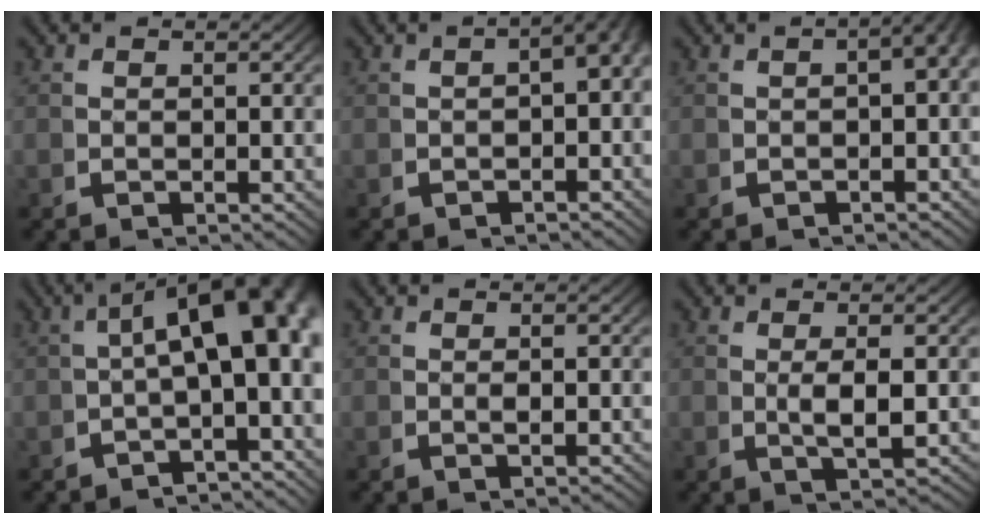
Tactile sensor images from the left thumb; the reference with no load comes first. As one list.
[{"total": 4.4, "force": [0.2, 2.7, 3.5], "torque": [-0.029, 0.023, -0.012]}, {"total": 5.5, "force": [0.9, 3.4, 4.3], "torque": [-0.033, 0.037, -0.009]}, {"total": 10.9, "force": [0.4, 5.6, 9.4], "torque": [-0.113, 0.002, -0.002]}, {"total": 0.7, "force": [0.2, 0.2, 0.6], "torque": [-0.015, -0.001, 0.004]}, {"total": 2.6, "force": [0.2, 0.8, 2.5], "torque": [-0.051, -0.006, 0.008]}]